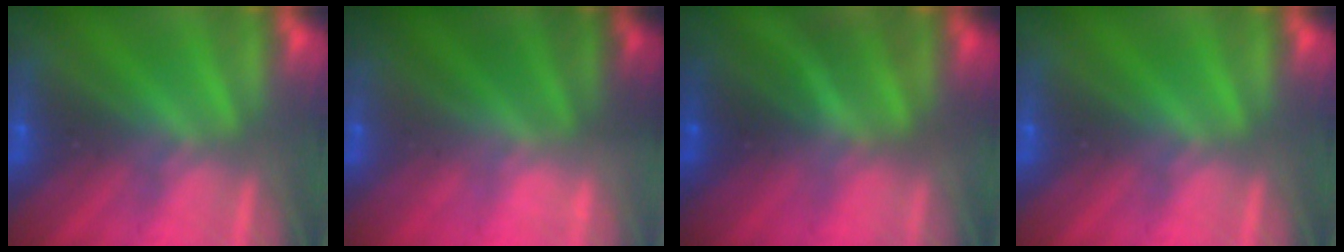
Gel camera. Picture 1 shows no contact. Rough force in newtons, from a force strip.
{"total": 2.2}
{"total": 1.3}
{"total": 0.0}